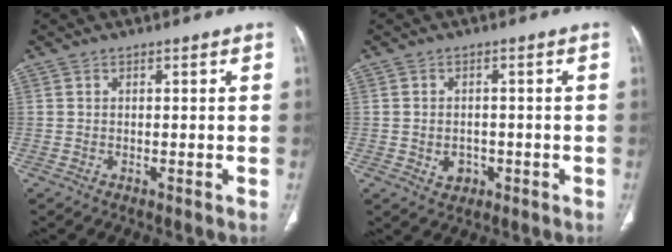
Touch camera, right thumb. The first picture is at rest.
{"total": 3.3, "force": [-1.0, 2.7, 1.6], "torque": [-0.014, 0.005, -0.005]}